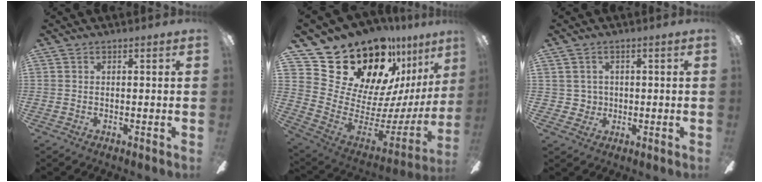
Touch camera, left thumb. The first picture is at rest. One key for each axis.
{"total": 22.4, "fx": 17.9, "fy": 9.9, "fz": 9.0, "tx": -0.157, "ty": -0.157, "tz": 0.347}
{"total": 3.0, "fx": 0.7, "fy": 2.9, "fz": 0.1, "tx": -0.005, "ty": 0.004, "tz": 0.011}